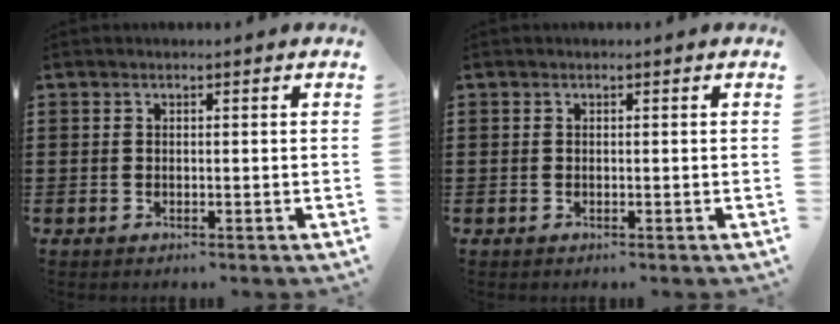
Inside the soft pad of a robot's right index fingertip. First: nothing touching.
{"total": 0.0}